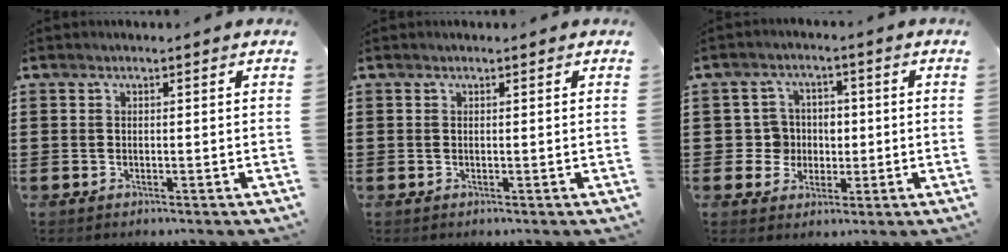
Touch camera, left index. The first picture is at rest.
{"total": 0.0}
{"total": 4.8, "force": [-0.2, 4.7, 1.0], "torque": [-0.042, 0.014, -0.006]}